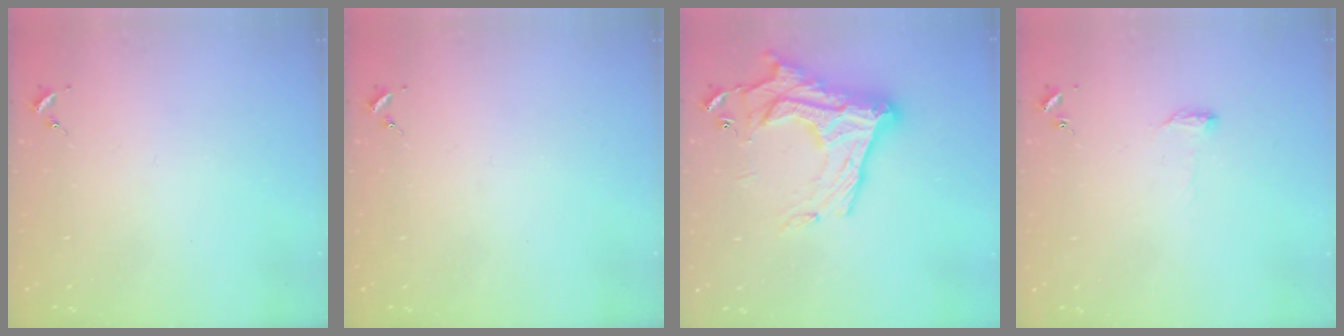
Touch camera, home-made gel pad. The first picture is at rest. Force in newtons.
{"total": 0.0}
{"total": 23.0, "press": 22.9, "slide": 1.4}
{"total": 6.1, "press": 6.1, "slide": 0.7}